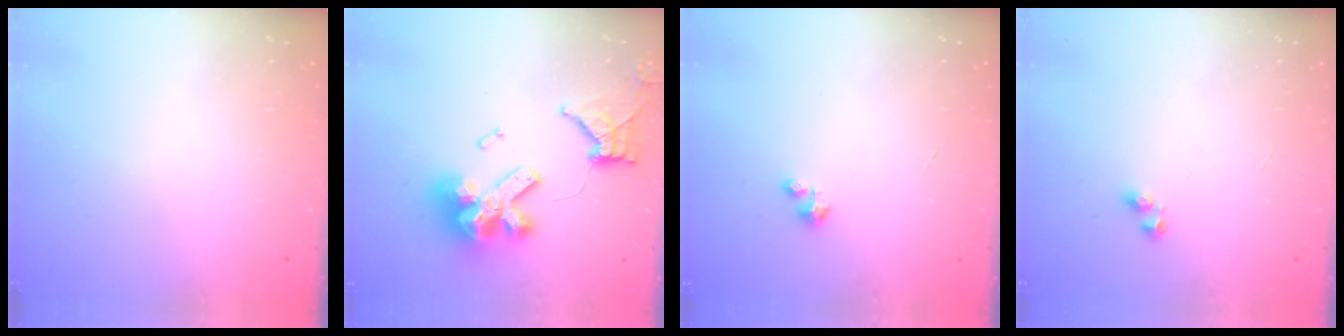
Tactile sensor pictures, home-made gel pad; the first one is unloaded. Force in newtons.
{"total": 16.7, "press": 16.6, "slide": 1.9}
{"total": 1.2, "press": 1.2, "slide": 0.2}
{"total": 2.5, "press": 2.2, "slide": 1.3}